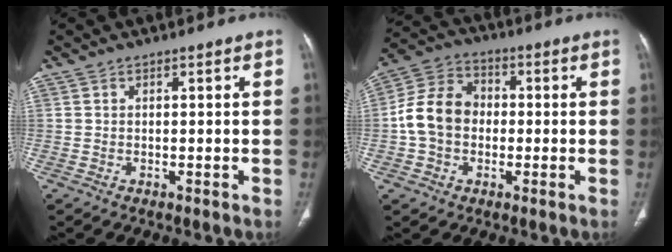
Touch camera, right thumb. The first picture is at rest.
{"total": 12.1, "force": [-0.4, 9.6, 7.3], "torque": [-0.126, 0.034, -0.016]}